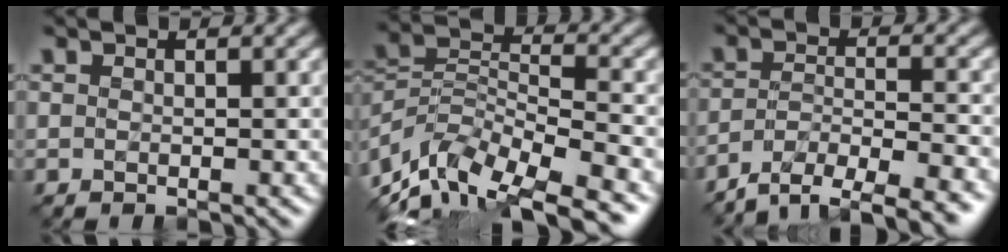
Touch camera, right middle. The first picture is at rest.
{"total": 11.7, "force": [-9.7, 4.2, 5.0], "torque": [-0.094, 0.003, -0.161]}
{"total": 6.5, "force": [-5.5, 1.6, 3.1], "torque": [-0.054, -0.003, -0.092]}